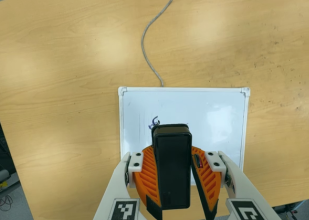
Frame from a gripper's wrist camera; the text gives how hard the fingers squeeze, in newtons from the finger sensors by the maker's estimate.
{"total": 9.1, "left": 9.3, "right": 8.9}